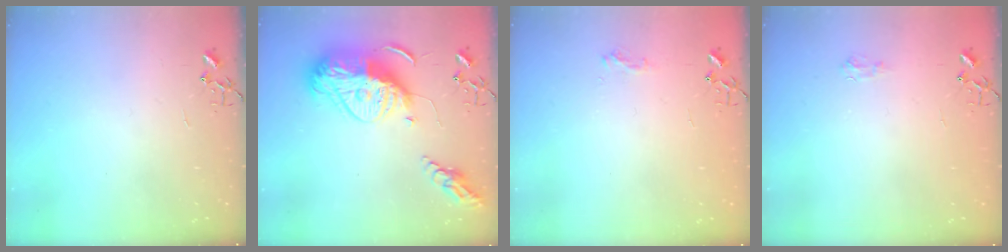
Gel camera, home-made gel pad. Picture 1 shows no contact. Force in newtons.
{"total": 20.4, "press": 20.4, "slide": 1.7}
{"total": 6.6, "press": 6.5, "slide": 0.8}
{"total": 5.2, "press": 5.1, "slide": 0.6}